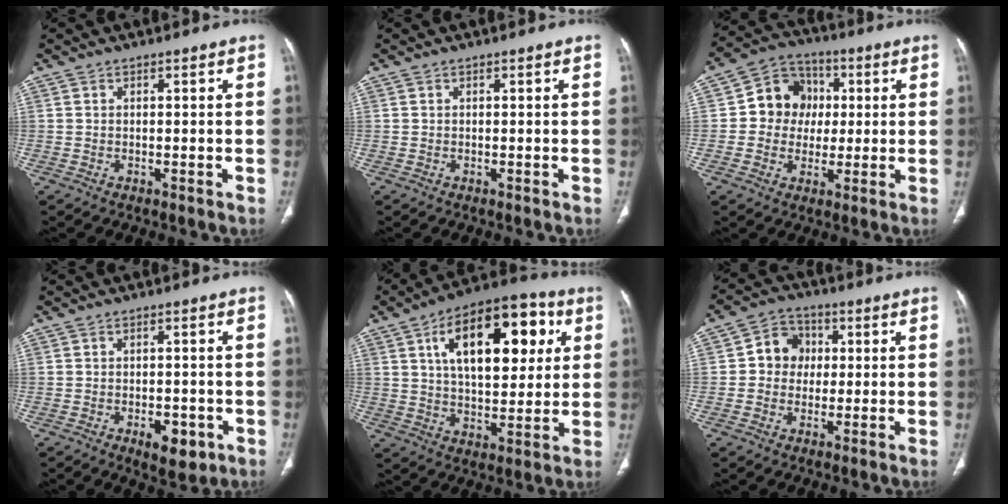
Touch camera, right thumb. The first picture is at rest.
{"total": 0.0}
{"total": 10.6, "force": [0.8, 9.6, 4.3], "torque": [-0.022, 0.015, 0.004]}
{"total": 5.9, "force": [-2.4, 3.1, 4.5], "torque": [-0.050, 0.005, -0.023]}
{"total": 22.0, "force": [7.1, 11.2, 17.6], "torque": [-0.232, -0.001, 0.105]}
{"total": 7.5, "force": [0.6, 6.7, 3.3], "torque": [-0.020, 0.013, -0.001]}